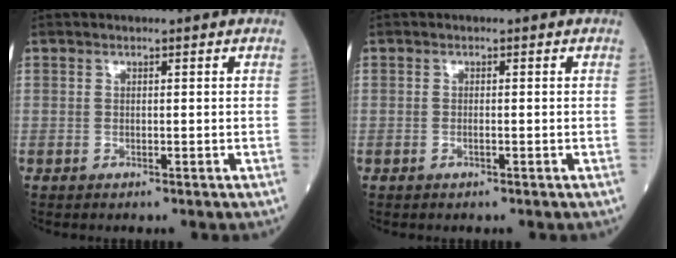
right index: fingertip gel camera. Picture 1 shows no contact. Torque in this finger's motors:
{"motor_torque": [-0.08, -0.05, 0.01, -0.01]}